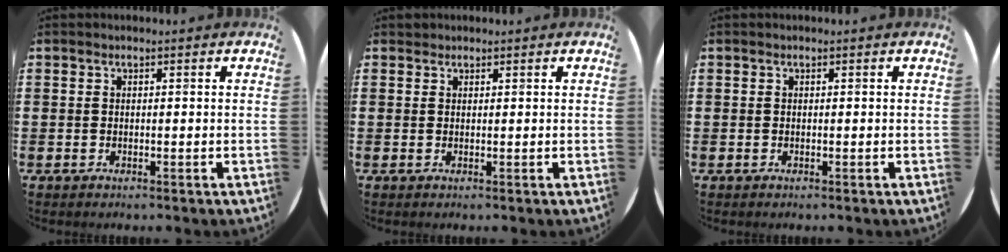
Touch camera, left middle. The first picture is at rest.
{"total": 0.6, "force": [0.5, 0.2, -0.1], "torque": [0.002, 0.003, 0.011]}
{"total": 0.0}